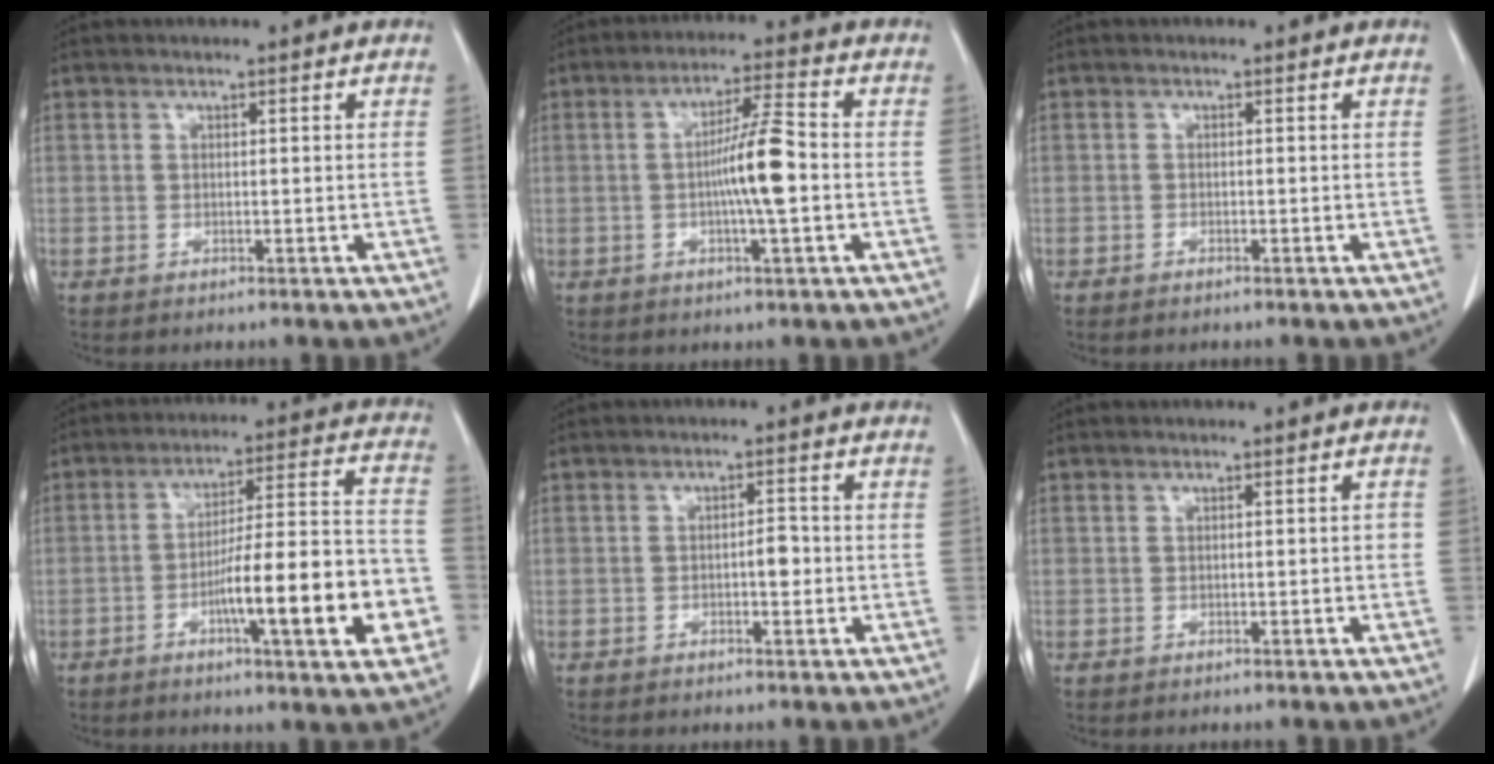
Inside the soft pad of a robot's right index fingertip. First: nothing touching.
{"total": 7.9, "force": [-0.8, 0.2, 7.9], "torque": [-0.141, 0.004, -0.018]}
{"total": 0.5, "force": [-0.5, 0.1, 0.2], "torque": [-0.010, -0.002, -0.009]}
{"total": 16.5, "force": [-5.4, 1.8, 15.5], "torque": [-0.229, 0.013, -0.077]}
{"total": 2.2, "force": [-0.4, 0.8, 2.0], "torque": [-0.029, 0.004, -0.004]}
{"total": 0.8, "force": [0.0, 0.3, 0.8], "torque": [-0.009, 0.001, 0.001]}